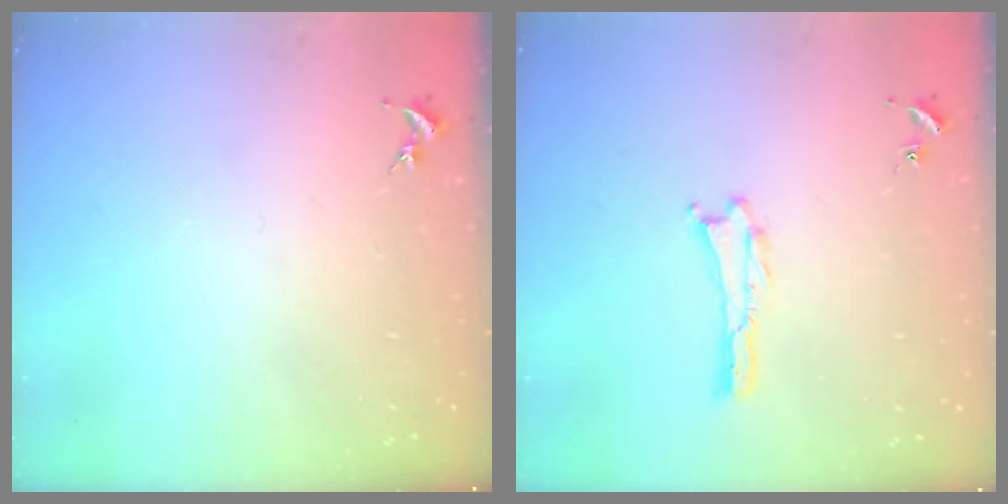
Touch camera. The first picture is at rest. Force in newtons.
{"total": 0.0}